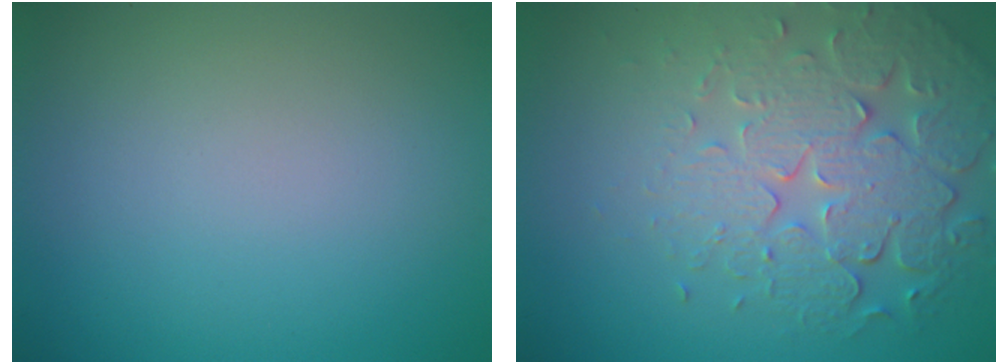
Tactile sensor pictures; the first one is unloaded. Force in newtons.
{"total": 6.8, "press": 5.1, "slide": 4.5}